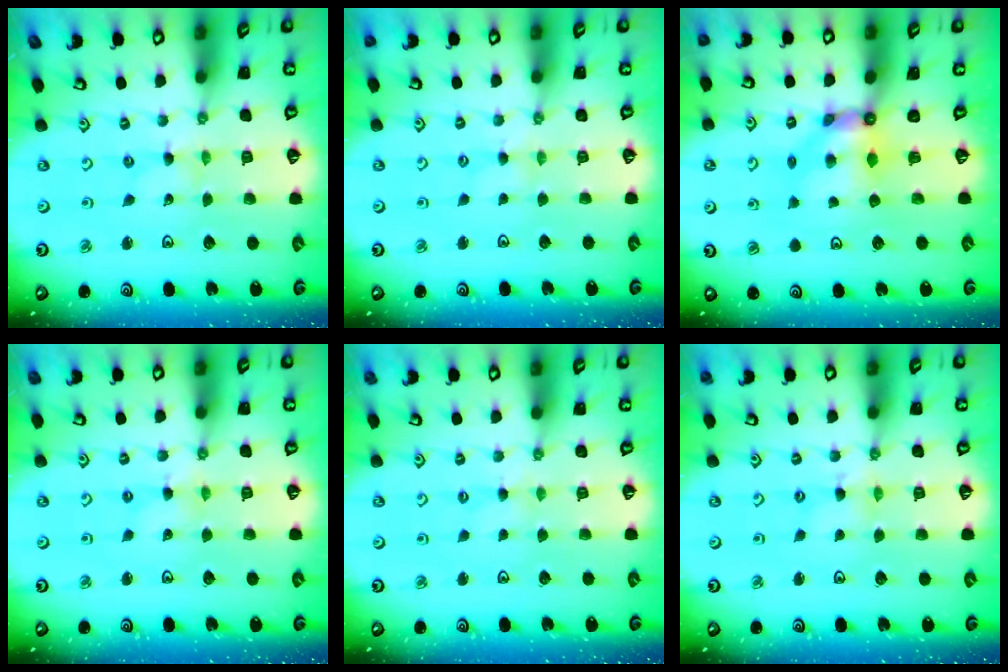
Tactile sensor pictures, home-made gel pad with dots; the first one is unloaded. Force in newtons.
{"total": 2.0, "press": 2.0, "slide": 0.3}
{"total": 6.3, "press": 6.3, "slide": 0.4}
{"total": 1.9, "press": 1.9, "slide": 0.2}
{"total": 1.9, "press": 1.9, "slide": 0.4}
{"total": 2.4, "press": 2.4, "slide": 0.3}